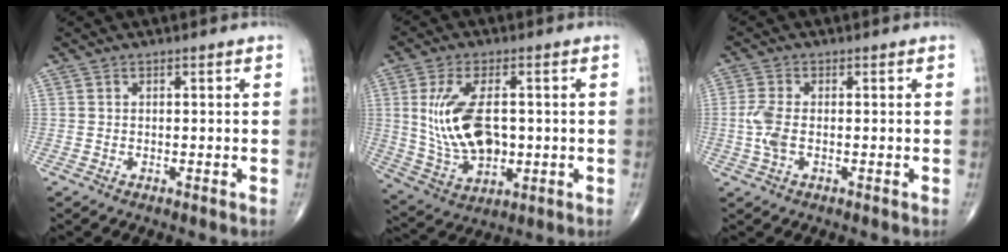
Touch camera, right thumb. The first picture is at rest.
{"total": 13.9, "force": [1.0, 7.7, 11.5], "torque": [-0.211, -0.006, 0.031]}
{"total": 4.2, "force": [-0.5, 2.1, 3.6], "torque": [-0.094, 0.002, -0.015]}